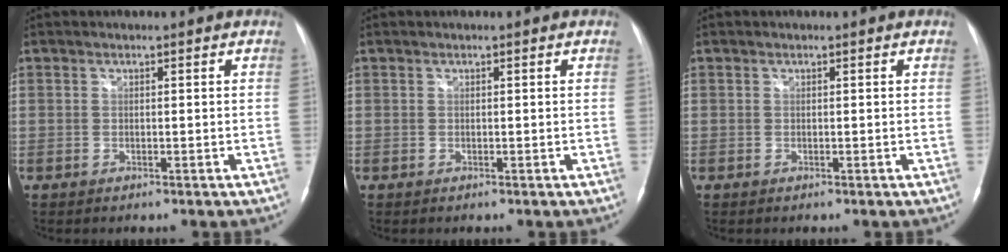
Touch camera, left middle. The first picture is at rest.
{"total": 0.0}
{"total": 0.0}